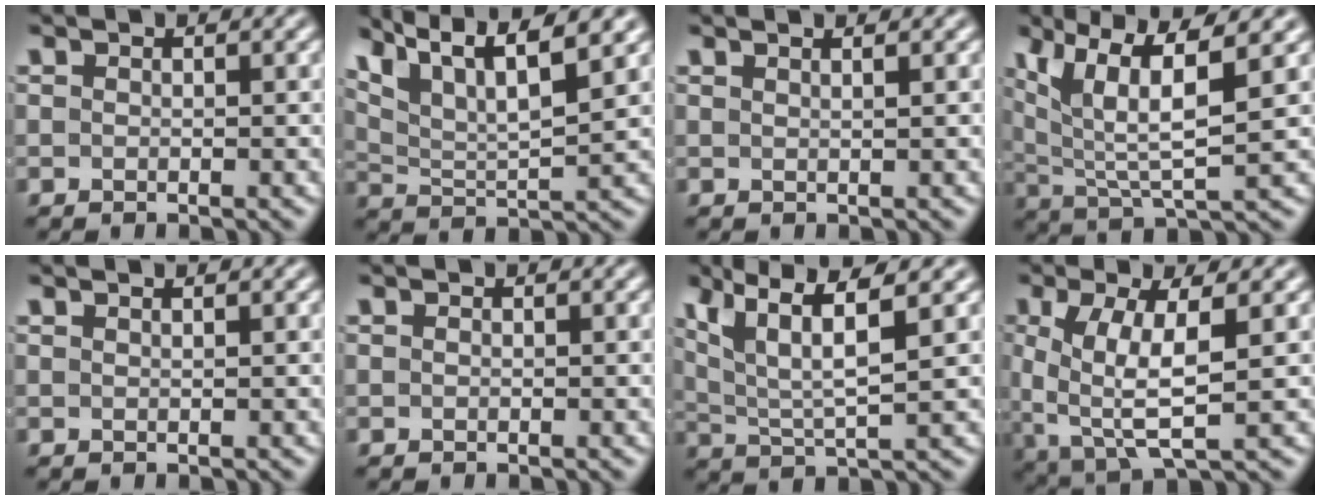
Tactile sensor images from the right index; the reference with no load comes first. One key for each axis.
{"total": 7.9, "fx": 3.9, "fy": 3.9, "fz": 5.7, "tx": -0.102, "ty": -0.008, "tz": 0.070}
{"total": 1.5, "fx": 0.8, "fy": -1.1, "fz": 0.5, "tx": -0.001, "ty": -0.001, "tz": 0.020}
{"total": 8.6, "fx": 2.8, "fy": 4.2, "fz": 6.9, "tx": -0.129, "ty": -0.011, "tz": 0.057}
{"total": 0.9, "fx": 0.5, "fy": -0.8, "fz": 0.1, "tx": 0.003, "ty": 0.000, "tz": 0.013}
{"total": 0.0}
{"total": 6.8, "fx": 2.9, "fy": 2.9, "fz": 5.3, "tx": -0.105, "ty": -0.015, "tz": 0.062}
{"total": 6.2, "fx": -0.2, "fy": 2.9, "fz": 5.5, "tx": -0.113, "ty": -0.034, "tz": 0.021}